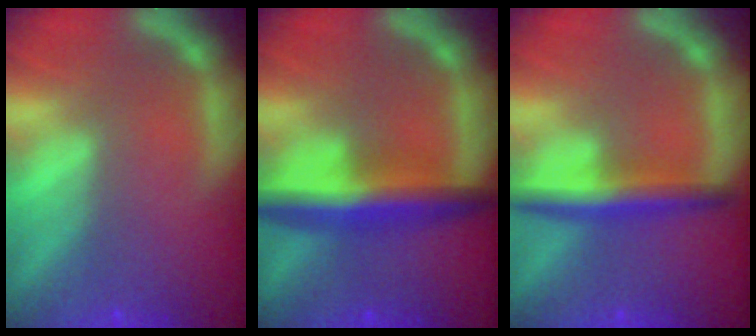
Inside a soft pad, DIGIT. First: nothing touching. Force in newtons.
{"total": 6.5}
{"total": 4.5}